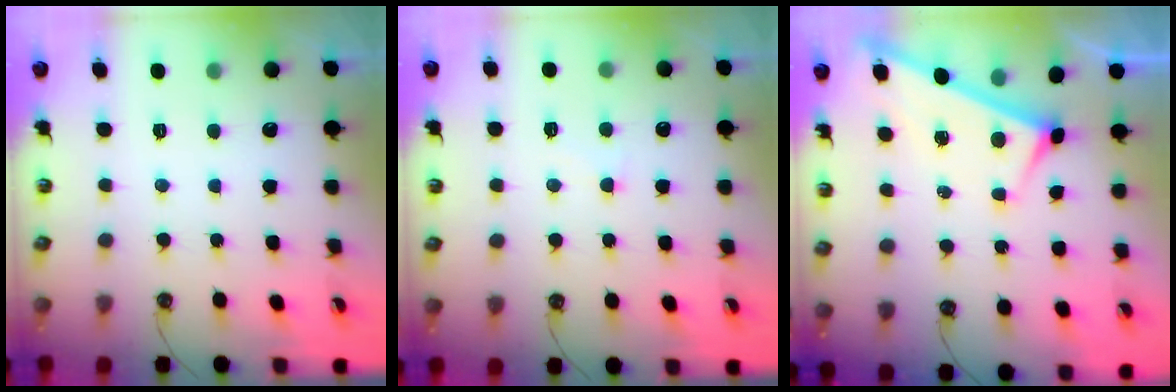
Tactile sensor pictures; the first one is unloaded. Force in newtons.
{"total": 1.6, "press": 1.4, "slide": 0.7}
{"total": 3.6, "press": 3.6, "slide": 0.3}